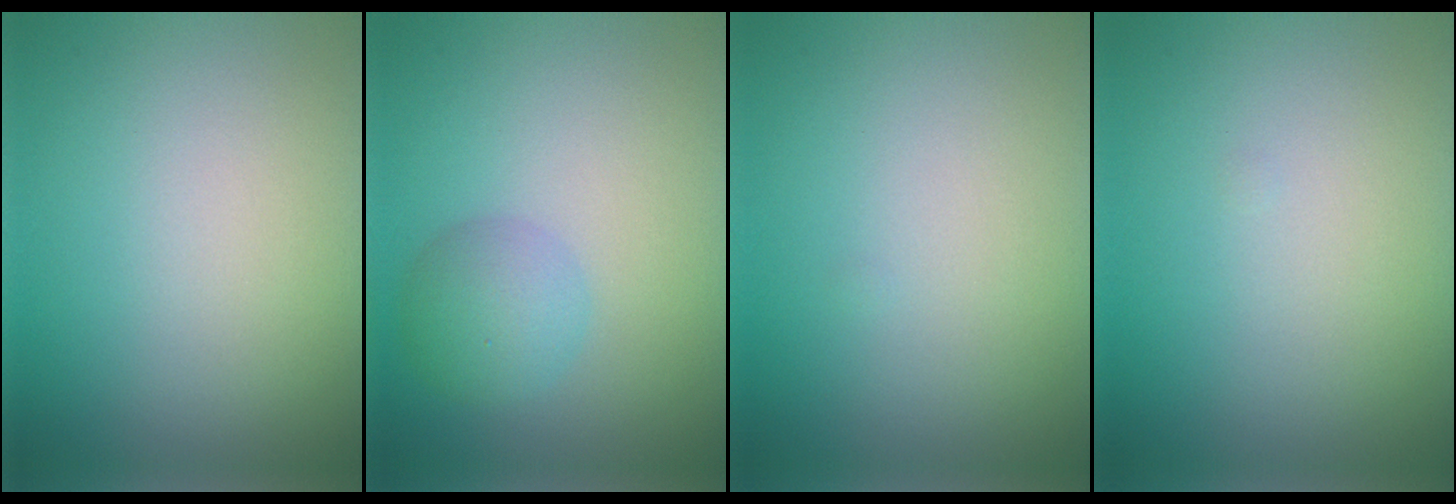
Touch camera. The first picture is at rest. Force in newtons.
{"total": 2.9, "press": 2.9, "slide": 0.1}
{"total": 0.0}
{"total": 0.0}